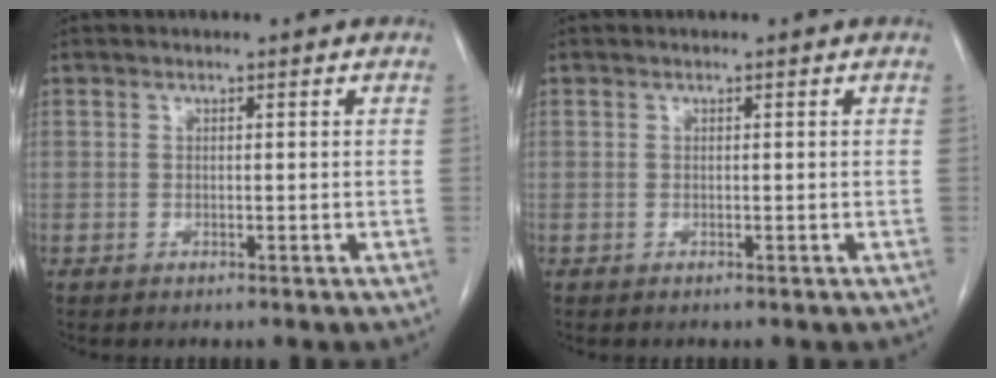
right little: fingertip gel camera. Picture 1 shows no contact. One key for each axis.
{"total": 0.0}